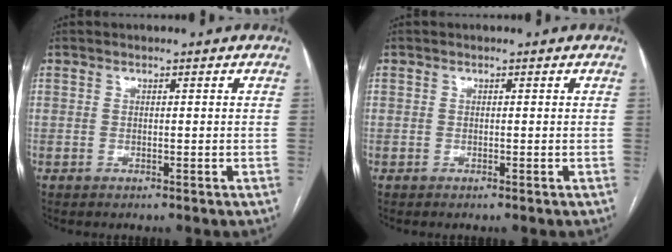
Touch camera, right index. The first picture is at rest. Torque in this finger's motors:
{"motor_torque": [-0.18, 0.15, -0.84, -0.13]}